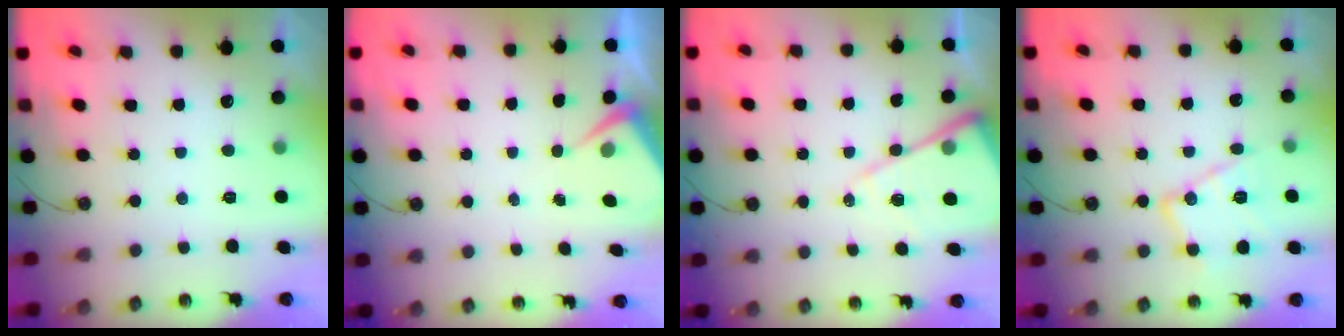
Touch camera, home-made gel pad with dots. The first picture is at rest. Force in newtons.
{"total": 4.2, "press": 4.2, "slide": 0.6}
{"total": 13.6, "press": 13.6, "slide": 1.2}
{"total": 12.9, "press": 12.9, "slide": 0.2}